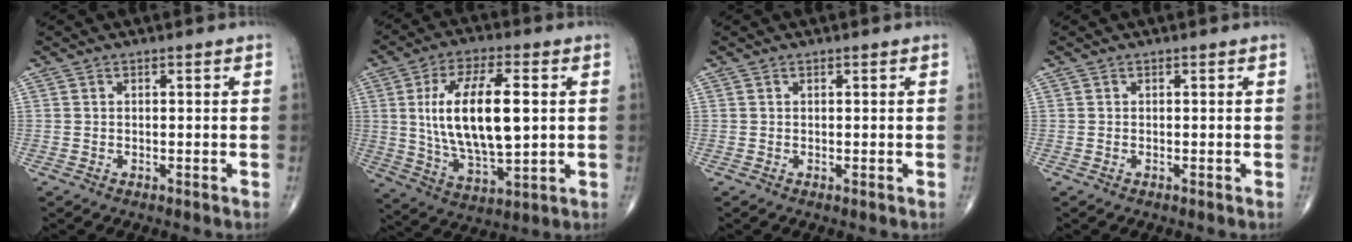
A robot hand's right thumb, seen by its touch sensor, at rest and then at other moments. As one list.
[{"total": 18.1, "force": [2.4, 7.5, 16.3], "torque": [-0.290, -0.009, 0.047]}, {"total": 0.0}, {"total": 0.0}]